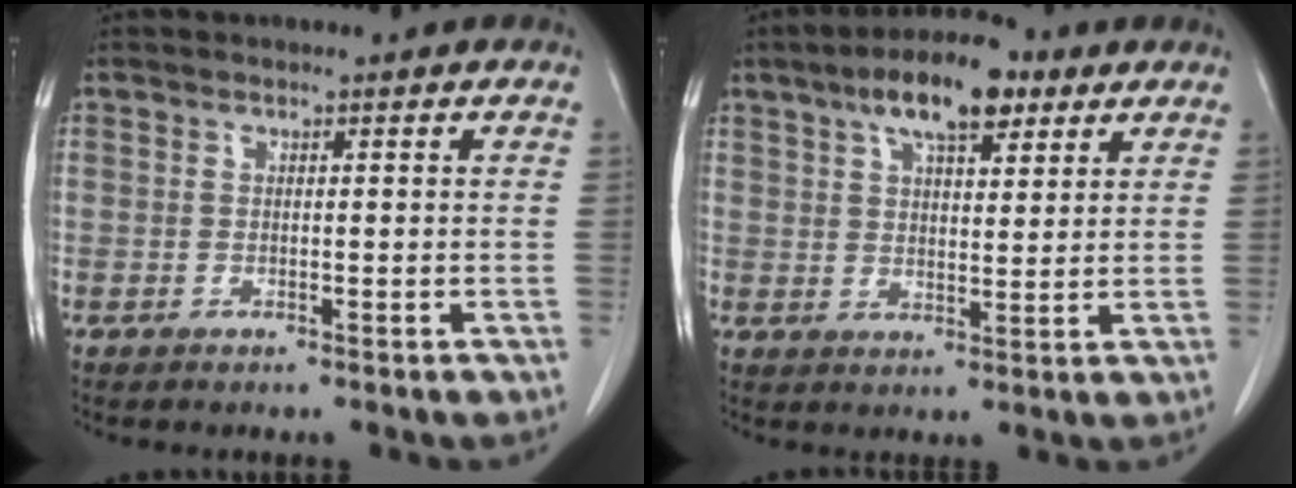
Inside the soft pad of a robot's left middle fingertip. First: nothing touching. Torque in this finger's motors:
{"motor_torque": [1.33, -0.82, 0.13, 0.09]}